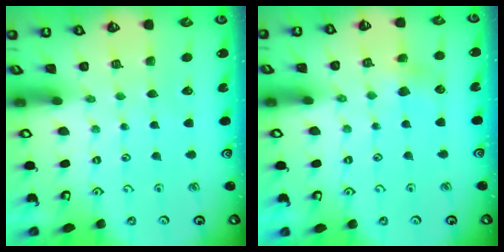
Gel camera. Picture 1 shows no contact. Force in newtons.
{"total": 4.6, "press": 4.5, "slide": 0.9}